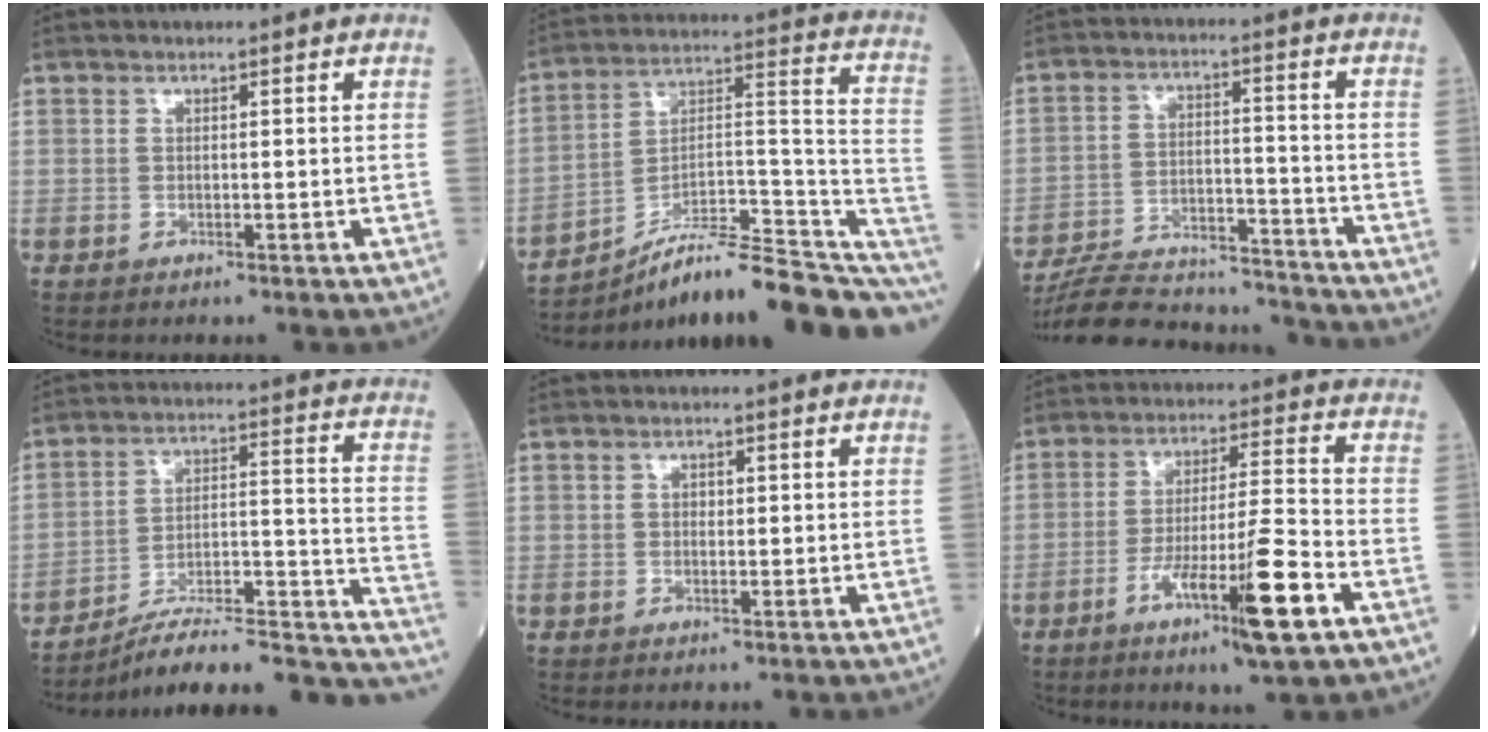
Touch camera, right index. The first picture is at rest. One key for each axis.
{"total": 21.4, "fx": -15.7, "fy": 4.3, "fz": 14.0, "tx": -0.141, "ty": 0.055, "tz": -0.234}
{"total": 19.2, "fx": -18.4, "fy": 2.9, "fz": 4.9, "tx": -0.113, "ty": 0.006, "tz": -0.279}
{"total": 21.2, "fx": -18.4, "fy": 3.3, "fz": 9.8, "tx": -0.071, "ty": 0.049, "tz": -0.270}
{"total": 1.2, "fx": 0.2, "fy": 0.9, "fz": 0.9, "tx": -0.014, "ty": 0.002, "tz": 0.002}
{"total": 12.5, "fx": -5.9, "fy": 0.0, "fz": 11.0, "tx": -0.189, "ty": -0.013, "tz": -0.098}